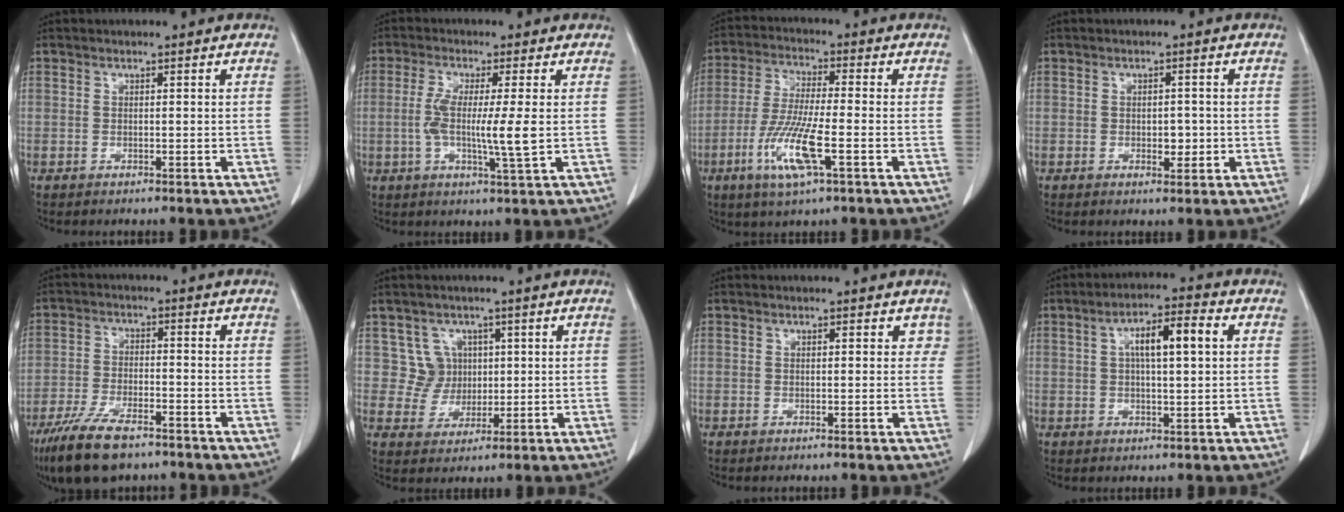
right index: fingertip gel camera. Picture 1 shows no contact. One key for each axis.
{"total": 8.0, "fx": -0.5, "fy": 0.3, "fz": 8.0, "tx": -0.155, "ty": -0.010, "tz": -0.014}
{"total": 10.8, "fx": -4.1, "fy": 1.4, "fz": 9.9, "tx": -0.204, "ty": -0.018, "tz": -0.079}
{"total": 2.8, "fx": -0.5, "fy": 1.6, "fz": 2.3, "tx": -0.032, "ty": 0.002, "tz": -0.002}
{"total": 11.5, "fx": -8.2, "fy": 3.7, "fz": 7.2, "tx": -0.139, "ty": -0.017, "tz": -0.144}
{"total": 5.0, "fx": 1.5, "fy": 4.8, "fz": 0.0, "tx": 0.007, "ty": 0.015, "tz": 0.033}
{"total": 1.8, "fx": 0.7, "fy": 1.2, "fz": 1.2, "tx": -0.009, "ty": 0.008, "tz": 0.003}
{"total": 8.3, "fx": 1.9, "fy": 1.9, "fz": 7.9, "tx": -0.140, "ty": 0.019, "tz": 0.031}